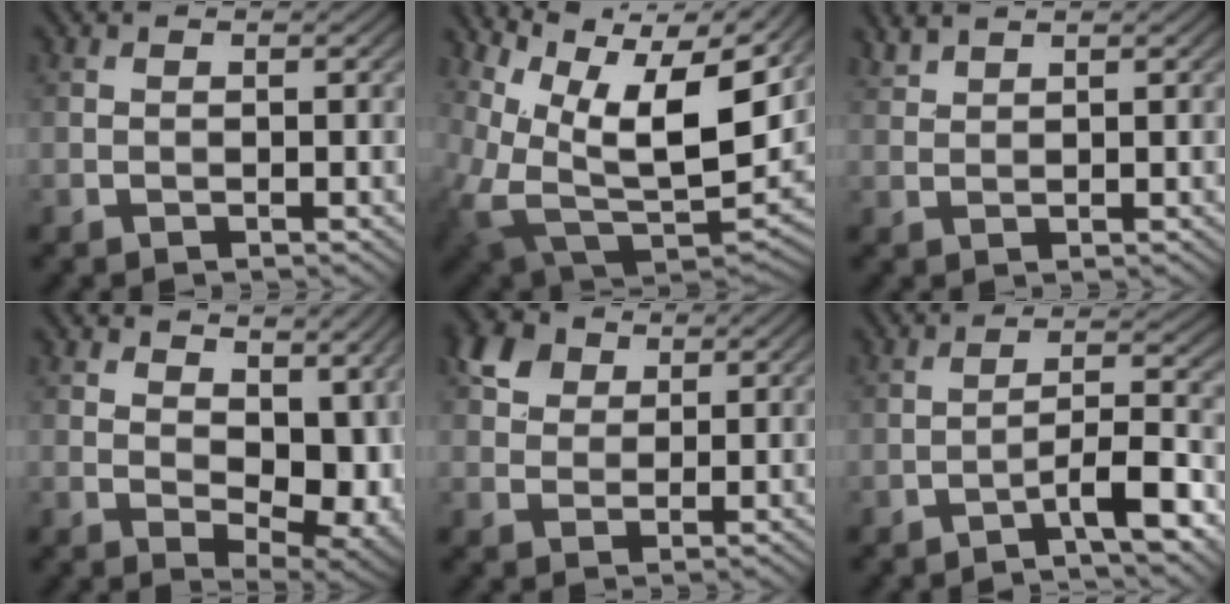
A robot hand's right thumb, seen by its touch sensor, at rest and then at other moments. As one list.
[{"total": 14.6, "force": [7.5, 6.8, 10.6], "torque": [-0.236, 0.007, 0.138]}, {"total": 1.7, "force": [1.6, 0.3, 0.5], "torque": [-0.016, 0.005, 0.038]}, {"total": 11.4, "force": [3.9, 6.2, 8.7], "torque": [-0.129, -0.010, 0.077]}, {"total": 5.2, "force": [2.7, 3.7, 2.5], "torque": [-0.061, 0.008, 0.051]}, {"total": 5.3, "force": [-3.4, 0.7, 4.0], "torque": [-0.057, 0.020, -0.066]}]